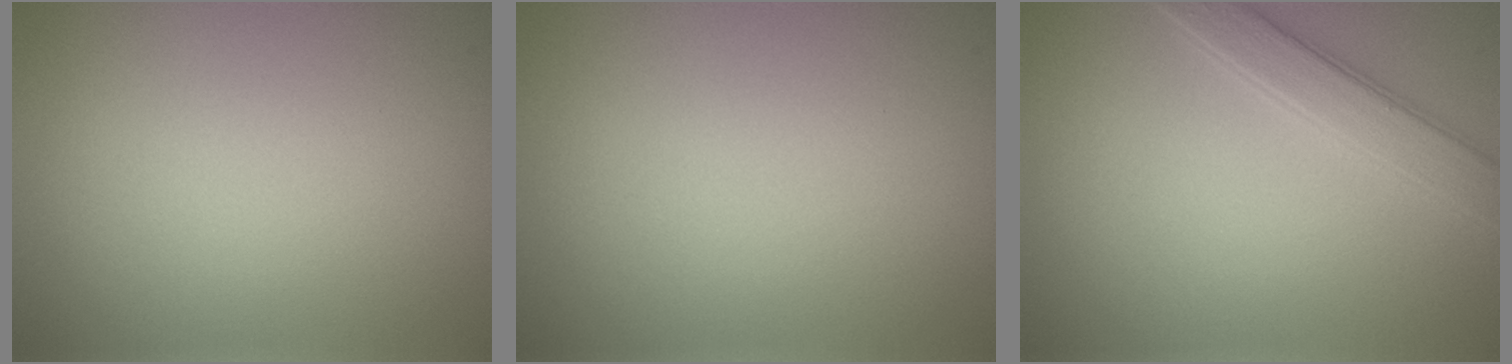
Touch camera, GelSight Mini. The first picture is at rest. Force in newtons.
{"total": 0.0}
{"total": 2.8, "press": 2.8, "slide": 0.1}